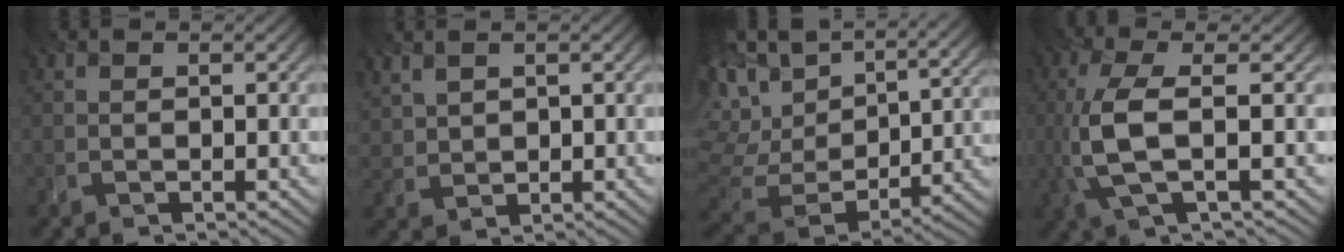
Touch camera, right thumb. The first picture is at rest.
{"total": 2.7, "force": [1.9, 1.6, 1.2], "torque": [-0.035, 0.004, 0.045]}
{"total": 18.9, "force": [10.7, 10.0, 12.0], "torque": [-0.298, 0.044, 0.188]}
{"total": 6.6, "force": [-0.1, 2.1, 6.2], "torque": [-0.147, 0.002, -0.004]}